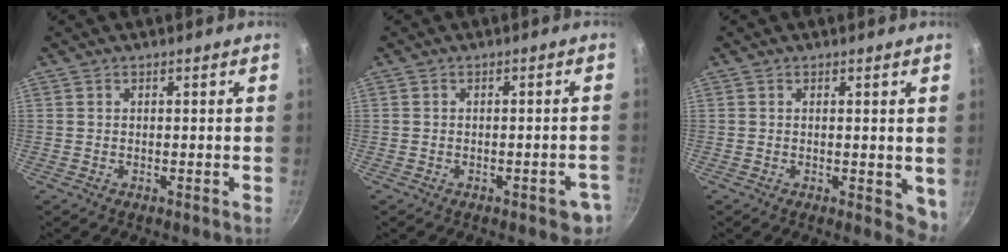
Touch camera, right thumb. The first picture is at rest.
{"total": 4.4, "force": [-2.1, 2.0, 3.3], "torque": [-0.021, 0.021, -0.015]}
{"total": 4.3, "force": [0.2, 2.0, 3.8], "torque": [-0.042, -0.010, 0.003]}